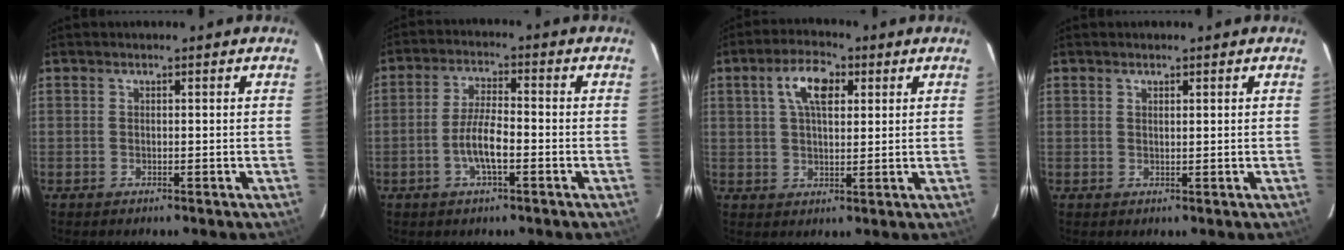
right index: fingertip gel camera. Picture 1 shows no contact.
{"total": 6.3, "force": [-2.3, 1.5, 5.7], "torque": [-0.114, 0.003, -0.045]}
{"total": 7.3, "force": [2.8, 3.4, 5.8], "torque": [-0.104, 0.017, 0.050]}
{"total": 0.8, "force": [0.6, 0.2, 0.4], "torque": [-0.007, 0.000, 0.012]}